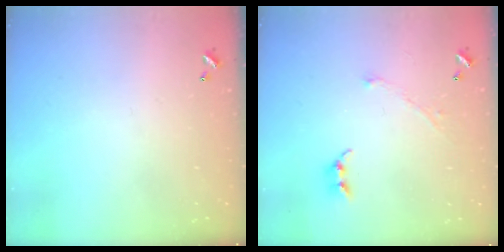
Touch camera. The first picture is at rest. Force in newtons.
{"total": 2.9, "press": 2.9, "slide": 0.4}